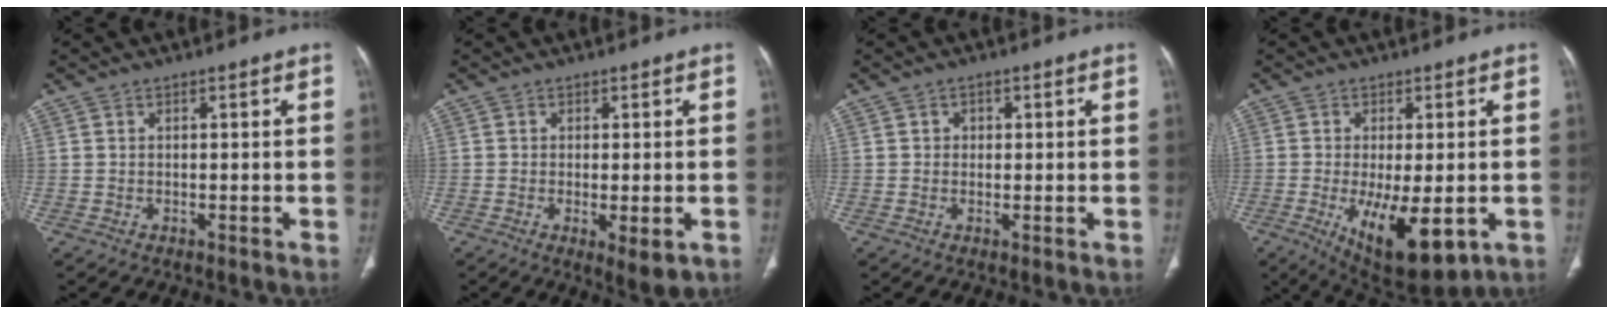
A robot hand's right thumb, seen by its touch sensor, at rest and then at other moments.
{"total": 4.5, "force": [-1.4, 1.4, 4.0], "torque": [-0.066, -0.014, -0.018]}
{"total": 1.4, "force": [0.3, 1.3, 0.5], "torque": [0.003, 0.002, 0.001]}
{"total": 13.7, "force": [-4.3, 5.5, 11.8], "torque": [-0.187, -0.020, -0.048]}